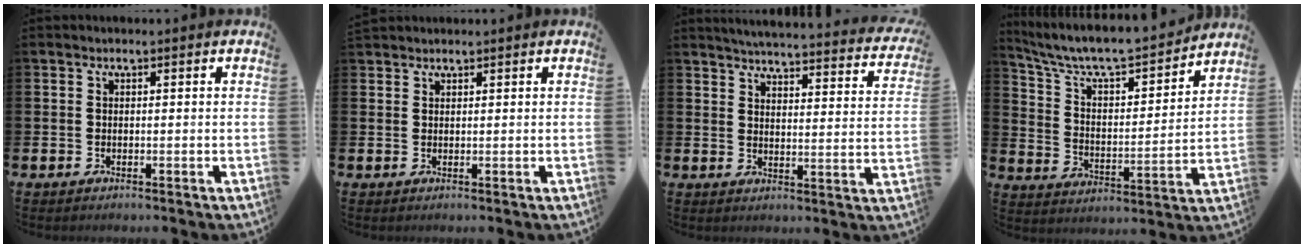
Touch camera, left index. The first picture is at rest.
{"total": 0.9, "force": [0.9, 0.2, -0.1], "torque": [0.011, -0.001, 0.015]}
{"total": 4.4, "force": [4.3, 0.1, 0.9], "torque": [-0.030, -0.043, 0.069]}
{"total": 7.5, "force": [6.8, 1.7, 2.7], "torque": [-0.089, -0.053, 0.112]}